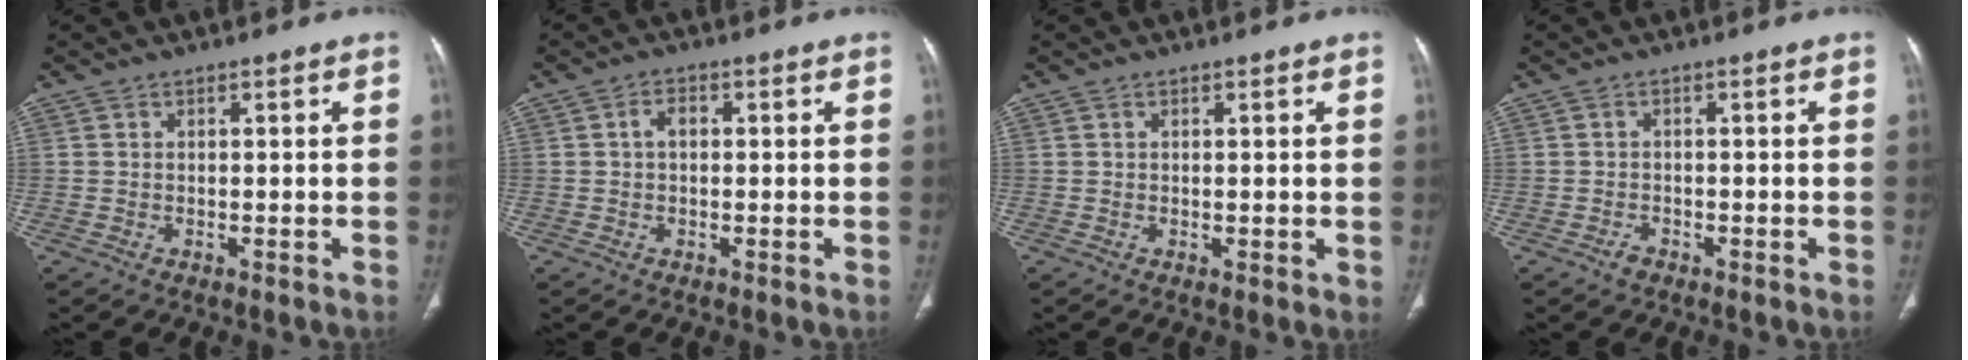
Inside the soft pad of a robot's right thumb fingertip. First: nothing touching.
{"total": 2.4, "force": [0.1, 1.5, 1.8], "torque": [-0.028, 0.010, -0.002]}
{"total": 0.9, "force": [0.1, 0.3, 0.8], "torque": [-0.015, -0.006, 0.002]}
{"total": 1.5, "force": [-1.1, 1.0, 0.5], "torque": [-0.010, 0.004, -0.019]}